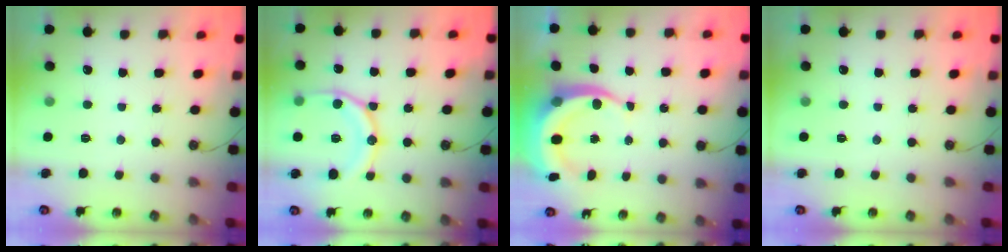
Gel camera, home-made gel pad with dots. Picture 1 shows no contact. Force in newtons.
{"total": 16.3, "press": 16.2, "slide": 1.8}
{"total": 8.8, "press": 8.6, "slide": 1.6}
{"total": 0.0}